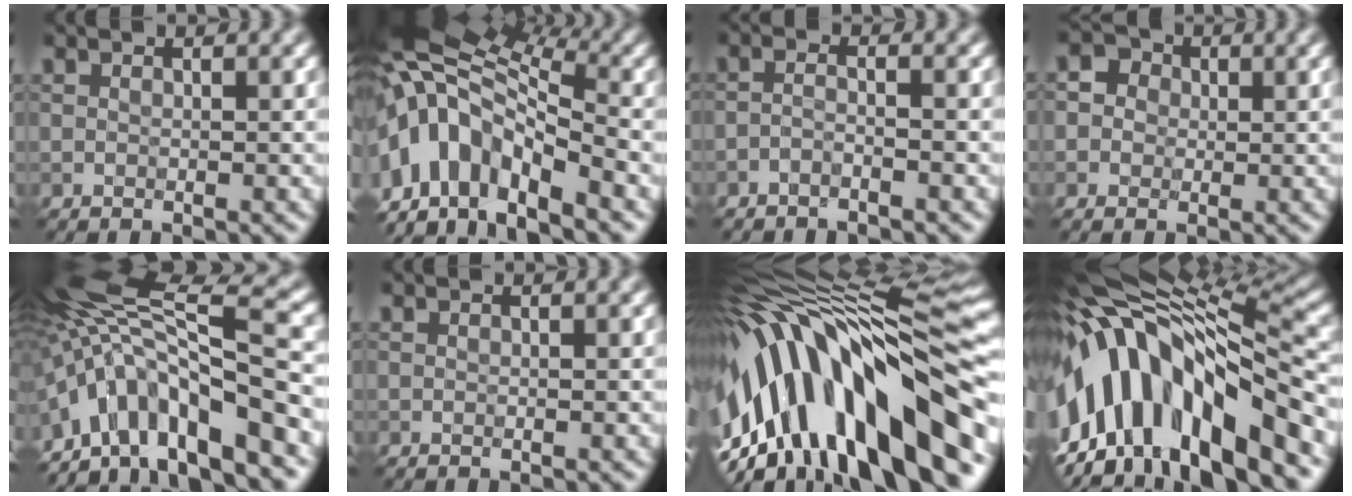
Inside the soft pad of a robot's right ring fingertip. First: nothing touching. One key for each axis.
{"total": 11.4, "fx": -4.6, "fy": 6.2, "fz": 8.4, "tx": -0.154, "ty": 0.012, "tz": -0.081}
{"total": 1.5, "fx": -1.2, "fy": 0.2, "fz": 0.8, "tx": -0.017, "ty": -0.004, "tz": -0.033}
{"total": 2.5, "fx": 0.1, "fy": 2.4, "fz": 0.8, "tx": -0.001, "ty": 0.011, "tz": -0.008}
{"total": 12.0, "fx": -5.0, "fy": 3.9, "fz": 10.2, "tx": -0.181, "ty": 0.030, "tz": -0.080}
{"total": 0.0}
{"total": 15.5, "fx": -3.0, "fy": 6.1, "fz": 13.9, "tx": -0.227, "ty": 0.029, "tz": -0.039}
{"total": 14.8, "fx": -3.8, "fy": 7.1, "fz": 12.4, "tx": -0.208, "ty": 0.021, "tz": -0.067}